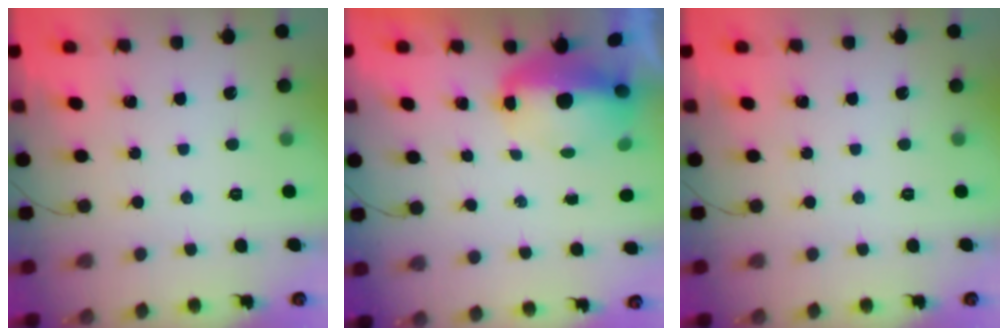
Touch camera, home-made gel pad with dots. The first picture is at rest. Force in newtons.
{"total": 6.8, "press": 6.7, "slide": 1.1}
{"total": 0.0}